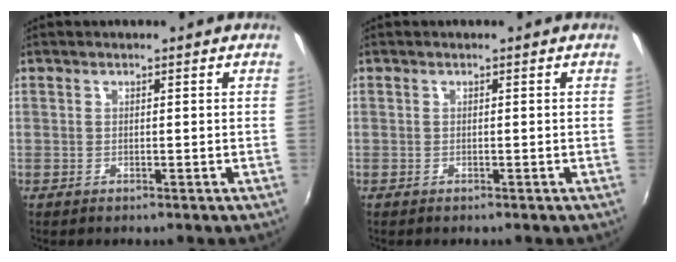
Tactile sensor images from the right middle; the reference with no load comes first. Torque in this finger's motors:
{"motor_torque": [0.03, -1.46, 0.04, 0.02]}